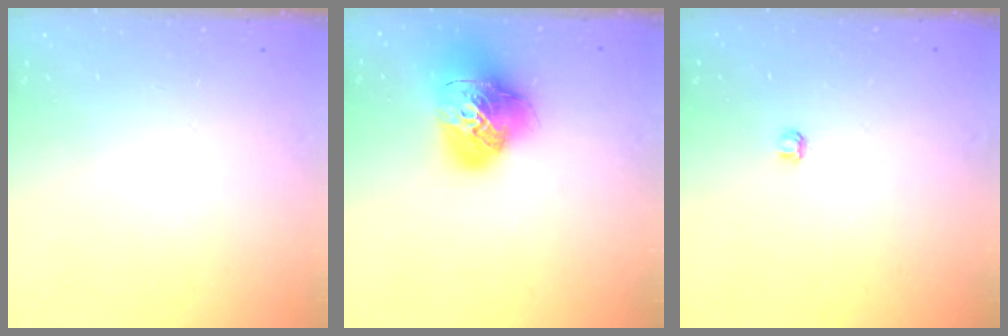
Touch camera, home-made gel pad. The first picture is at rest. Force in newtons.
{"total": 18.2, "press": 18.0, "slide": 2.2}
{"total": 2.8, "press": 2.8, "slide": 0.3}